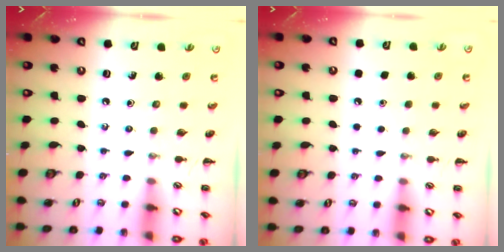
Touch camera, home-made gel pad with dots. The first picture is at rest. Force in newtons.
{"total": 1.8, "press": 1.8, "slide": 0.1}